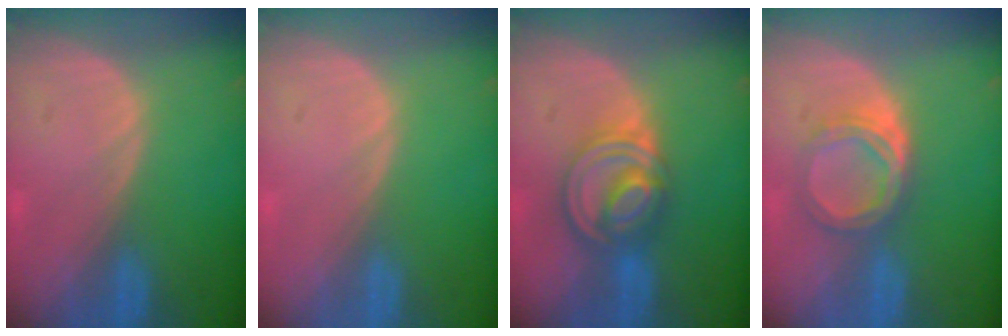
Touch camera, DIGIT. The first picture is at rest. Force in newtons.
{"total": 0.0}
{"total": 7.9, "press": 6.8, "slide": 4.1}
{"total": 5.7, "press": 5.0, "slide": 2.7}